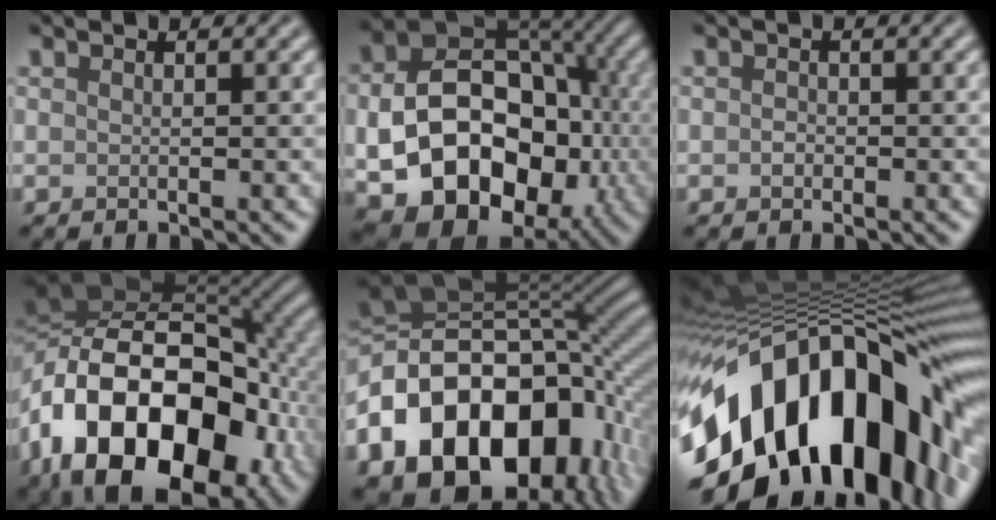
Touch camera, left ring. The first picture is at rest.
{"total": 15.2, "force": [-3.4, 10.9, 10.1], "torque": [-0.161, -0.035, -0.043]}
{"total": 0.7, "force": [-0.2, 0.6, 0.4], "torque": [-0.007, -0.003, -0.005]}
{"total": 19.0, "force": [-6.1, 12.4, 12.9], "torque": [-0.229, 0.003, -0.103]}
{"total": 18.4, "force": [-6.2, 13.0, 11.4], "torque": [-0.201, -0.004, -0.101]}
{"total": 20.0, "force": [-6.2, 10.6, 15.7], "torque": [-0.250, -0.011, -0.105]}